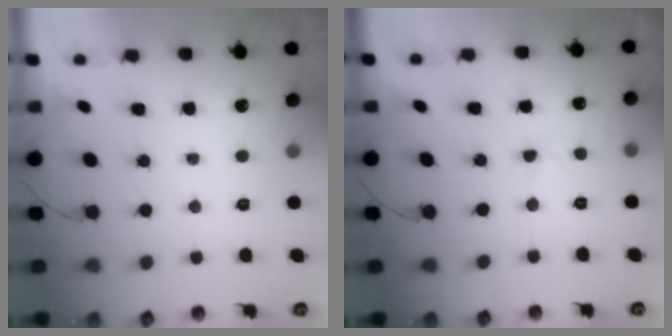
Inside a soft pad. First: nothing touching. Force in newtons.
{"total": 2.4, "press": 2.4, "slide": 0.5}